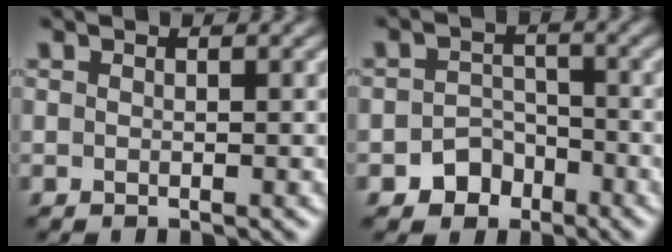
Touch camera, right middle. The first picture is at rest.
{"total": 3.0, "force": [-1.8, 2.3, 0.8], "torque": [-0.002, 0.003, -0.032]}